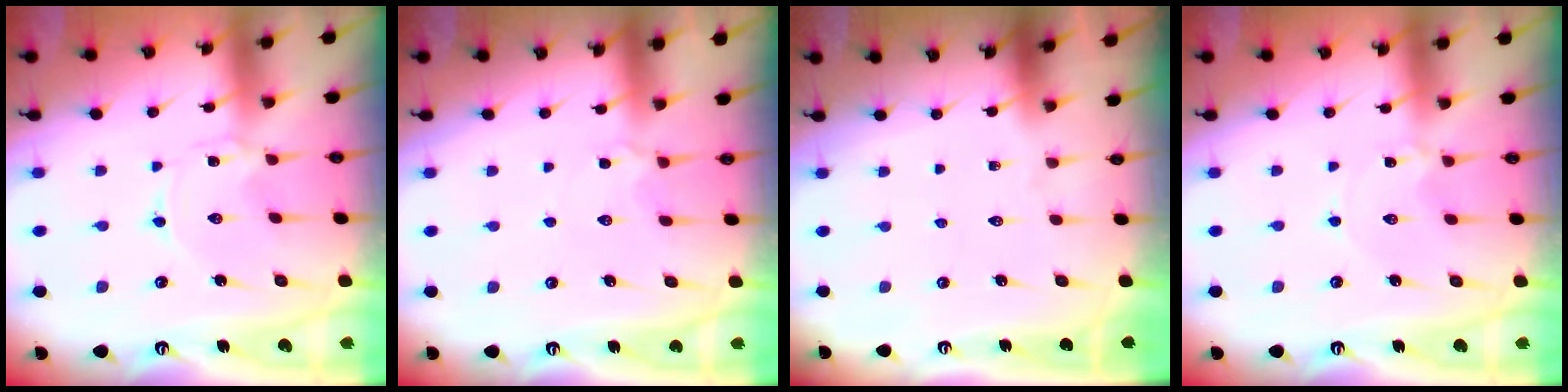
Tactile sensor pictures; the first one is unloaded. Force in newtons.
{"total": 2.8, "press": 2.7, "slide": 0.6}
{"total": 0.0}
{"total": 0.9, "press": 0.9, "slide": 0.2}